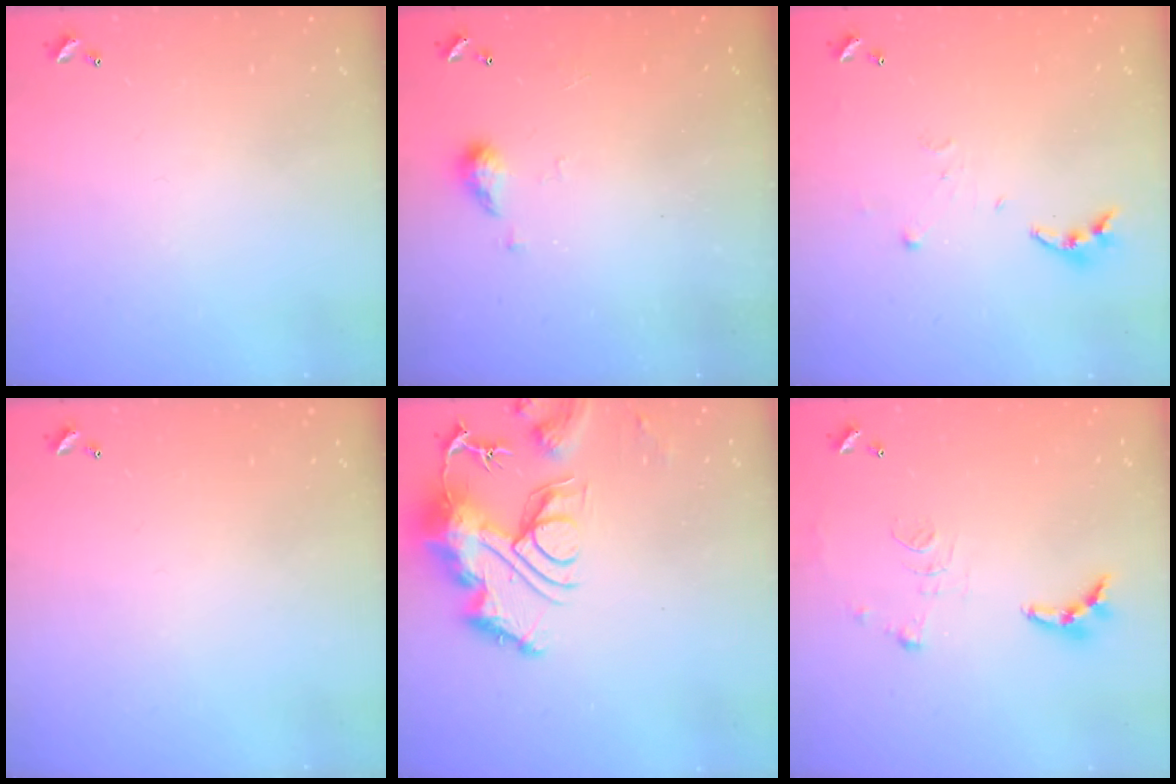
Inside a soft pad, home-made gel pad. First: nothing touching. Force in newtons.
{"total": 3.8, "press": 3.7, "slide": 0.6}
{"total": 4.9, "press": 4.8, "slide": 0.5}
{"total": 0.0}
{"total": 14.1, "press": 14.1, "slide": 1.4}
{"total": 9.3, "press": 9.3, "slide": 0.8}